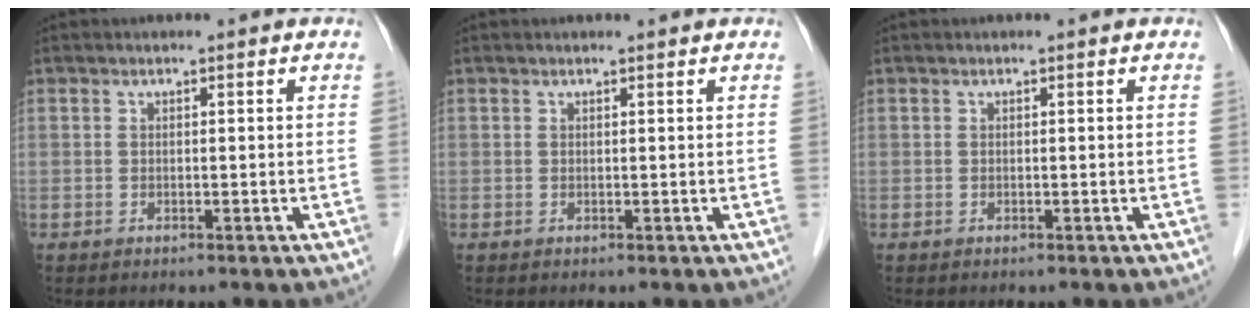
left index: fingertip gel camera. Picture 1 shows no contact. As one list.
[{"total": 0.0}, {"total": 0.0}]